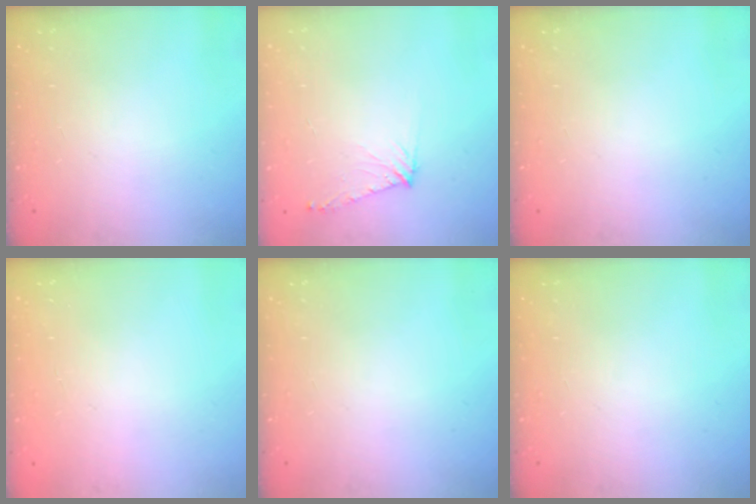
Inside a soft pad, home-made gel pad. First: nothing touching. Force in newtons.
{"total": 7.1, "press": 7.0, "slide": 0.8}
{"total": 0.0}
{"total": 0.0}
{"total": 0.0}
{"total": 0.0}